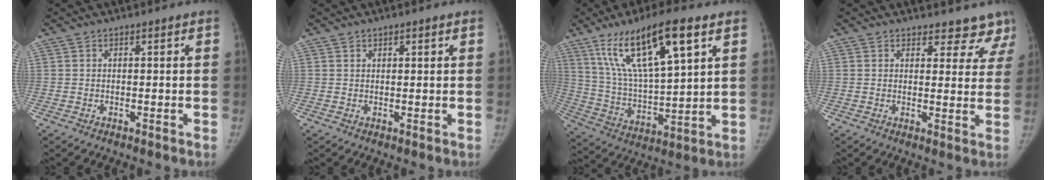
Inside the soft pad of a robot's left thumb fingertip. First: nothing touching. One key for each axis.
{"total": 1.2, "fx": 0.7, "fy": 0.5, "fz": 0.7, "tx": -0.004, "ty": -0.002, "tz": 0.010}
{"total": 19.8, "fx": 10.3, "fy": 5.4, "fz": 16.0, "tx": -0.270, "ty": -0.030, "tz": 0.194}
{"total": 7.5, "fx": 6.7, "fy": 3.2, "fz": 0.8, "tx": 0.039, "ty": -0.035, "tz": 0.055}